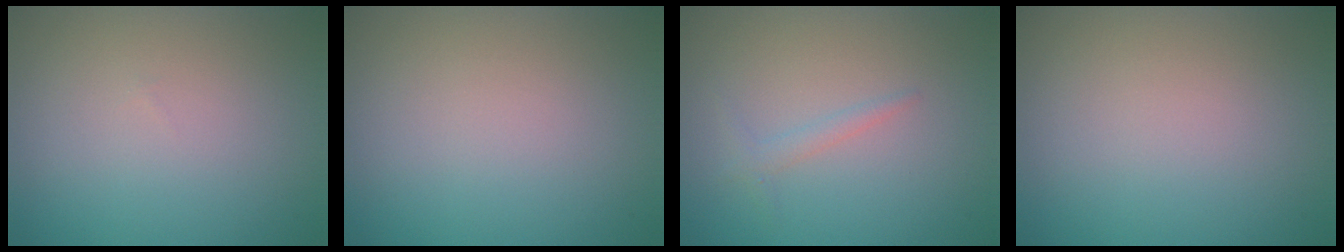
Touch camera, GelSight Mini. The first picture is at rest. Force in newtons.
{"total": 0.0}
{"total": 1.0, "press": 1.0, "slide": 0.1}
{"total": 0.0}